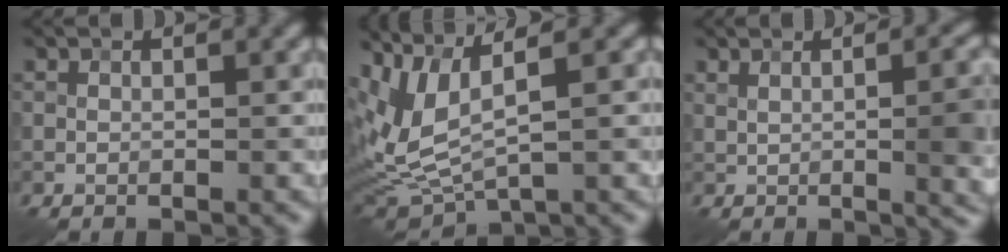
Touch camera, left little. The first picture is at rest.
{"total": 6.6, "force": [1.8, 2.5, 5.9], "torque": [-0.142, 0.003, 0.035]}
{"total": 9.6, "force": [1.1, 4.1, 8.6], "torque": [-0.059, 0.033, 0.013]}